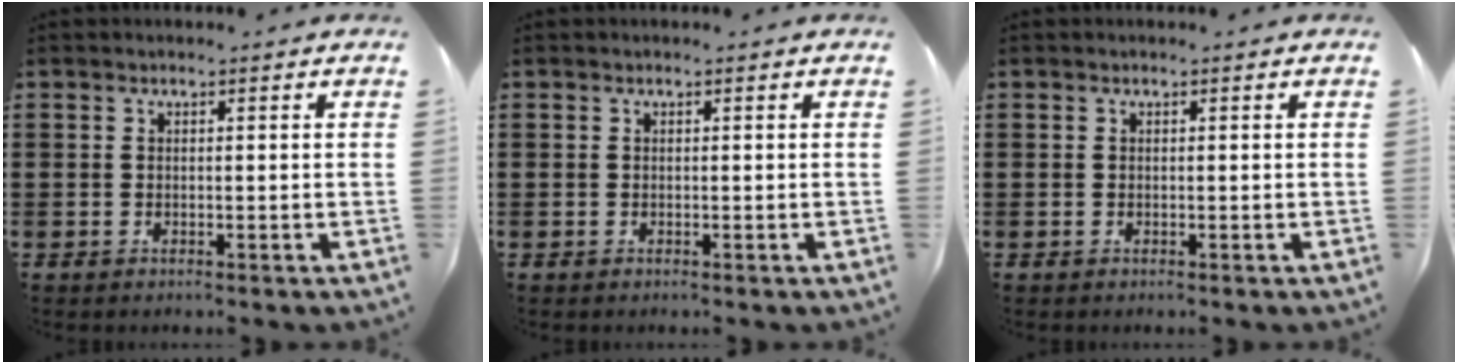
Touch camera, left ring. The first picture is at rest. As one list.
[{"total": 0.0}, {"total": 0.0}]